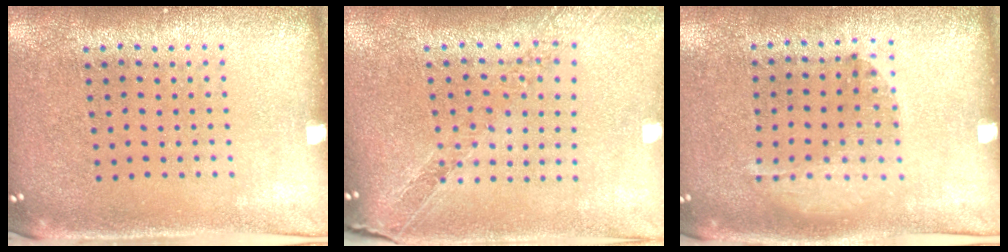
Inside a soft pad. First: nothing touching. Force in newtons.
{"total": 1.1, "press": 1.1, "slide": 0.2}
{"total": 1.0, "press": 1.0, "slide": 0.3}